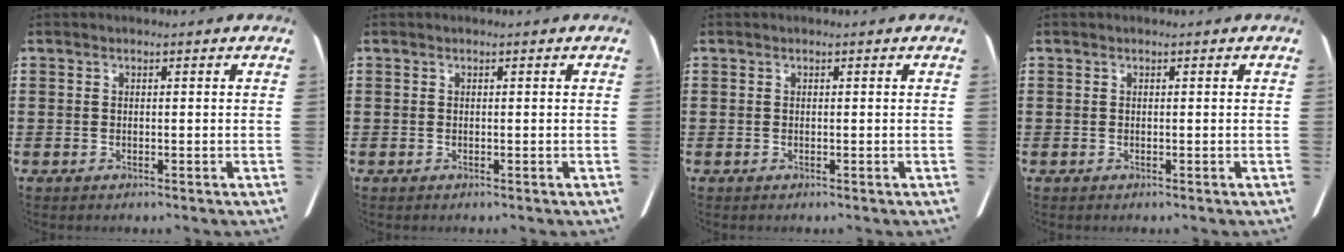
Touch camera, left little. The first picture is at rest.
{"total": 0.0}
{"total": 0.0}
{"total": 0.0}